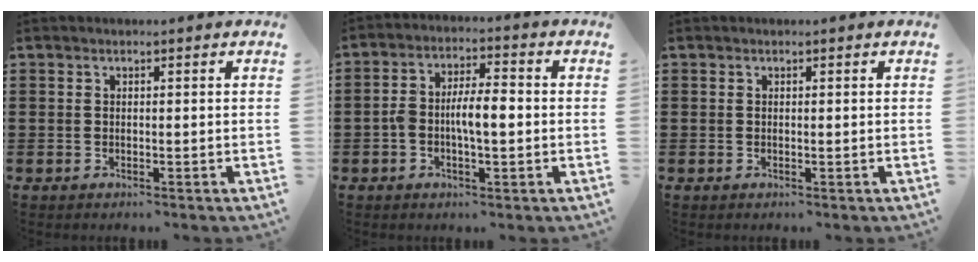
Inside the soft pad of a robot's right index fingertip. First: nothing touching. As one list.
[{"total": 5.8, "force": [-0.9, 2.2, 5.3], "torque": [-0.107, 0.005, -0.022]}, {"total": 0.0}]